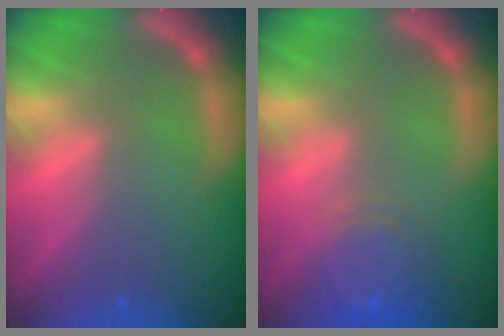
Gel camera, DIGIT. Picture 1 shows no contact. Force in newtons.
{"total": 4.6}